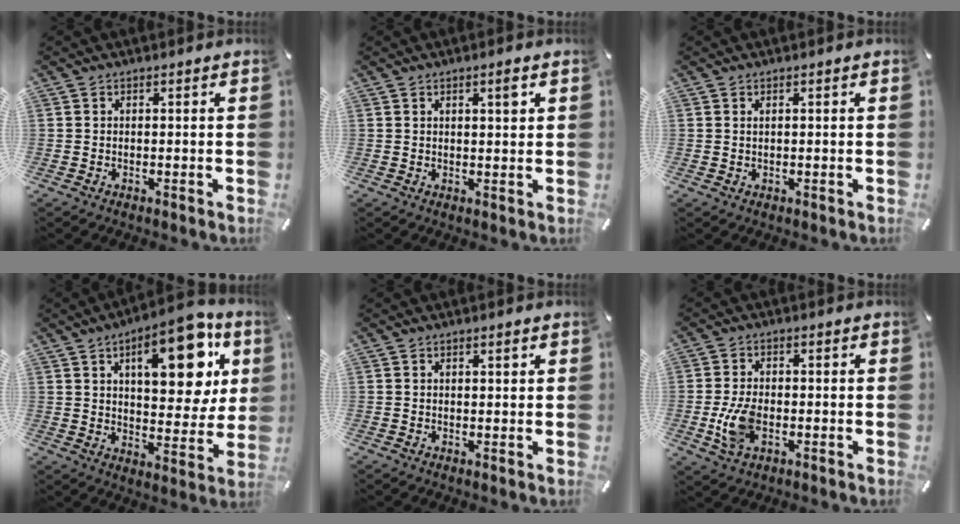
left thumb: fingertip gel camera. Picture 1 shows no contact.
{"total": 2.6, "force": [1.3, 0.5, 2.2], "torque": [-0.038, -0.001, 0.018]}
{"total": 0.6, "force": [0.2, 0.3, 0.5], "torque": [-0.010, 0.001, 0.004]}
{"total": 19.1, "force": [8.4, 8.8, 14.7], "torque": [-0.193, -0.029, 0.131]}
{"total": 1.0, "force": [0.5, 0.4, 0.8], "torque": [-0.015, 0.002, 0.008]}
{"total": 8.0, "force": [-1.8, 4.9, 6.0], "torque": [-0.122, 0.001, -0.032]}